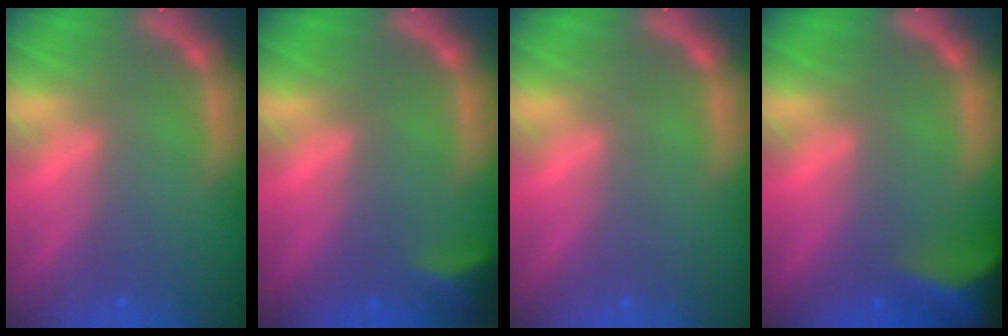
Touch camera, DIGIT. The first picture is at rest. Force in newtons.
{"total": 2.9}
{"total": 0.0}
{"total": 7.5}